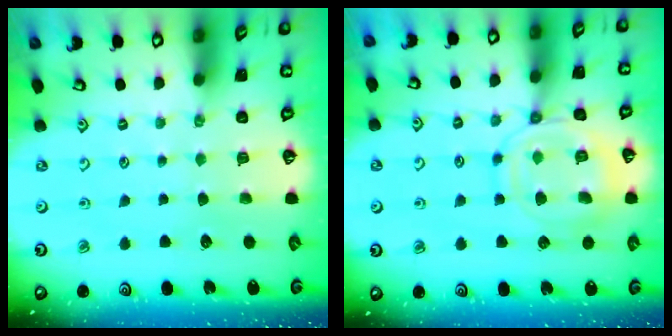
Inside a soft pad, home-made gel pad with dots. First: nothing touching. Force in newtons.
{"total": 13.9, "press": 13.9, "slide": 1.2}